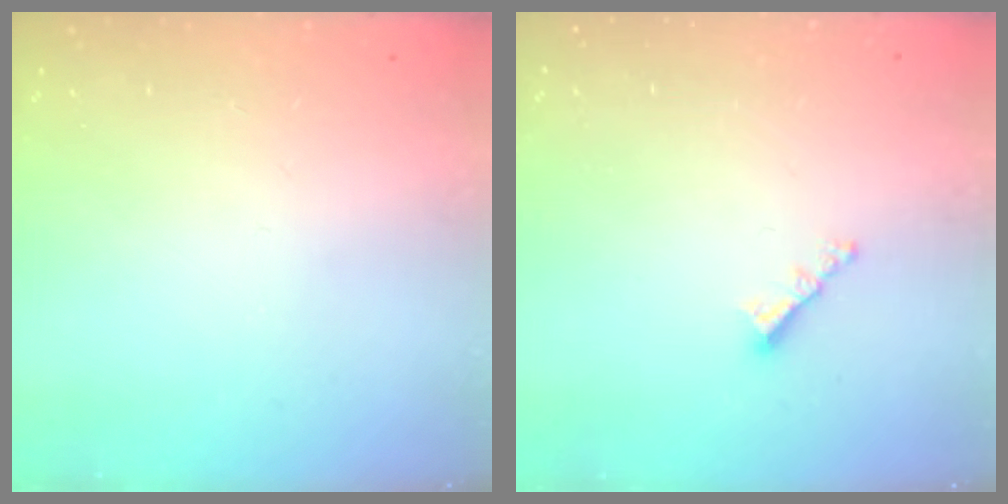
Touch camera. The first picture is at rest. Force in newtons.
{"total": 2.9, "press": 2.9, "slide": 0.5}